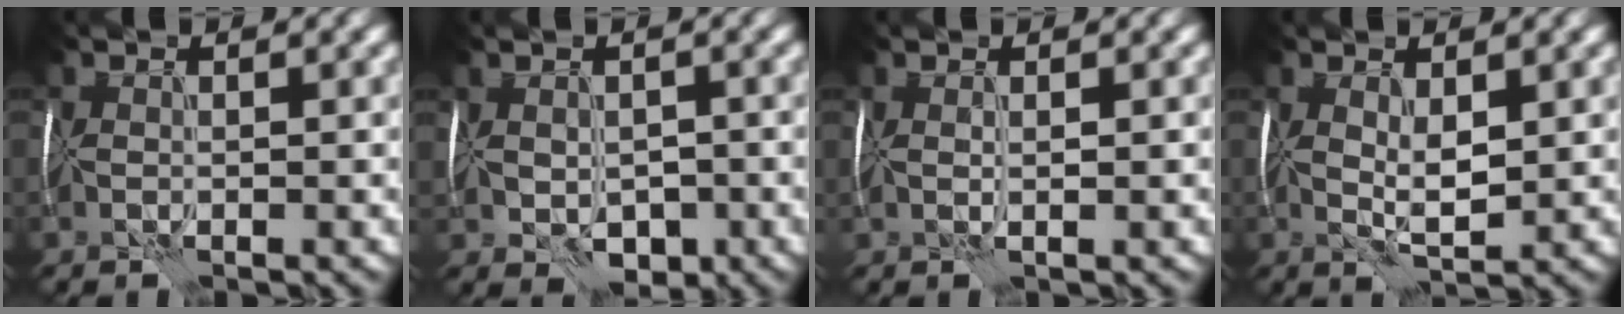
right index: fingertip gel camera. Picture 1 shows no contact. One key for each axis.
{"total": 3.7, "fx": -0.6, "fy": 2.5, "fz": 2.6, "tx": -0.038, "ty": 0.000, "tz": -0.008}
{"total": 1.1, "fx": 0.9, "fy": 0.1, "fz": 0.6, "tx": -0.002, "ty": 0.004, "tz": 0.014}
{"total": 2.4, "fx": 1.2, "fy": 0.9, "fz": 1.9, "tx": -0.042, "ty": 0.002, "tz": 0.027}